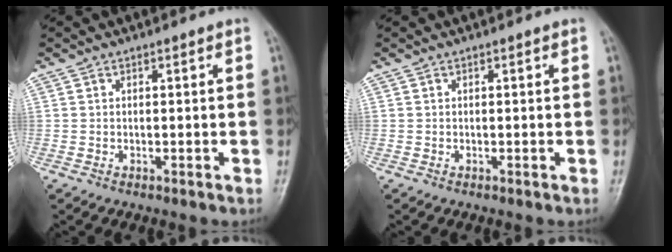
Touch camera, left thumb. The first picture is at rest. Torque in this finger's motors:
{"motor_torque": [0.00, 0.00, 0.00, 0.00, 0.00]}